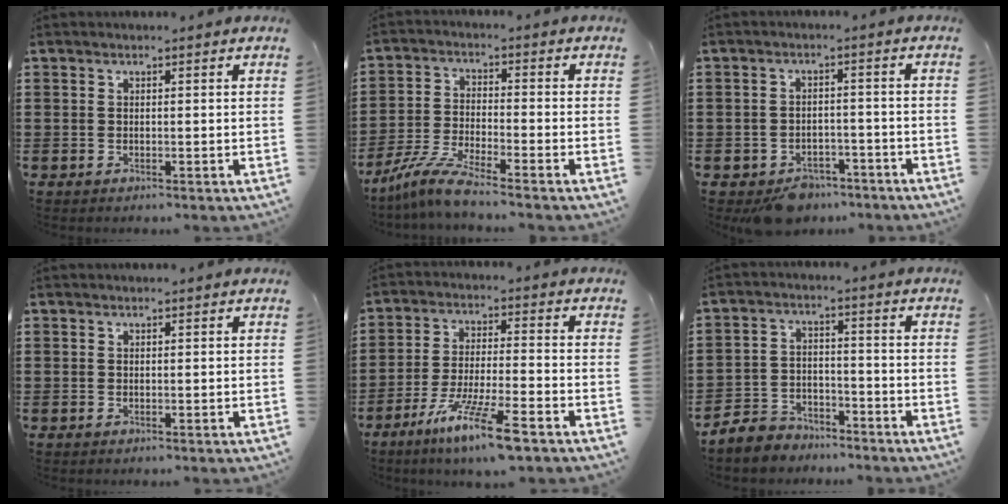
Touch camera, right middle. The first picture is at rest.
{"total": 6.3, "force": [-5.4, 0.1, 3.3], "torque": [-0.087, -0.016, -0.110]}
{"total": 4.3, "force": [-4.0, 1.5, 0.4], "torque": [-0.010, 0.009, -0.080]}
{"total": 0.0}
{"total": 10.5, "force": [-7.2, 0.6, 7.6], "torque": [-0.150, -0.008, -0.140]}
{"total": 5.1, "force": [-4.8, 1.5, 0.4], "torque": [-0.032, 0.005, -0.106]}